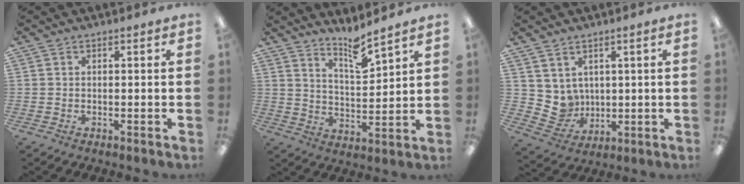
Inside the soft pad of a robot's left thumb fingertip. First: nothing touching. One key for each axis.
{"total": 8.2, "fx": 7.2, "fy": 1.3, "fz": 3.7, "tx": -0.054, "ty": -0.056, "tz": 0.122}
{"total": 6.1, "fx": 3.3, "fy": 5.1, "fz": 0.3, "tx": -0.032, "ty": -0.025, "tz": 0.072}